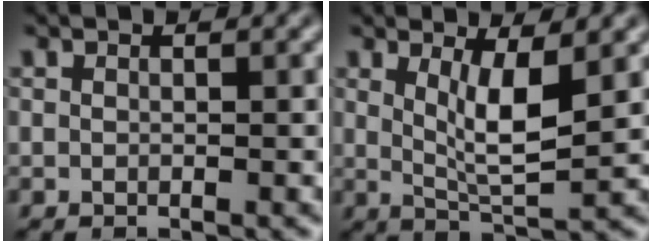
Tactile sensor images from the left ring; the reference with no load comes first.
{"total": 4.2, "force": [1.3, 1.1, 3.9], "torque": [-0.072, -0.014, 0.027]}